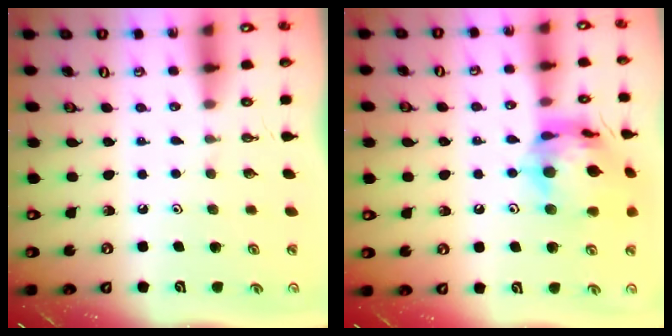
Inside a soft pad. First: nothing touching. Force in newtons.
{"total": 18.0, "press": 17.9, "slide": 2.0}